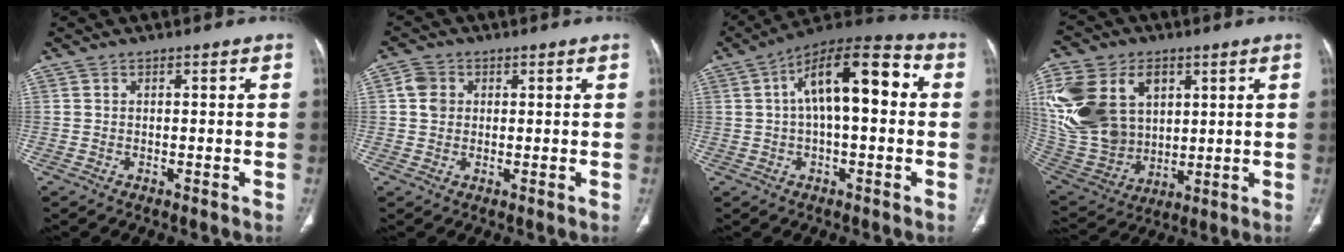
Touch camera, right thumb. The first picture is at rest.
{"total": 3.5, "force": [0.7, 3.0, 1.7], "torque": [-0.021, 0.004, 0.012]}
{"total": 16.1, "force": [2.5, 6.7, 14.4], "torque": [-0.221, 0.041, 0.032]}
{"total": 25.0, "force": [7.2, 18.1, 15.6], "torque": [-0.336, 0.006, 0.159]}